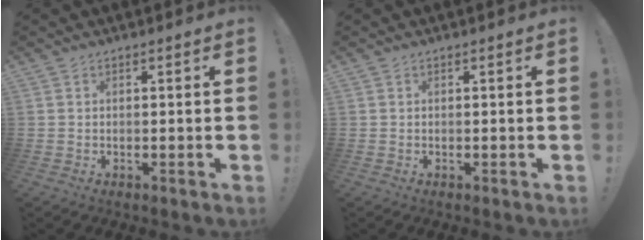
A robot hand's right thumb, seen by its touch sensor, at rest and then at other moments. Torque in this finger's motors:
{"motor_torque": [-0.03, 0.03, 0.08, -0.02, 0.04]}